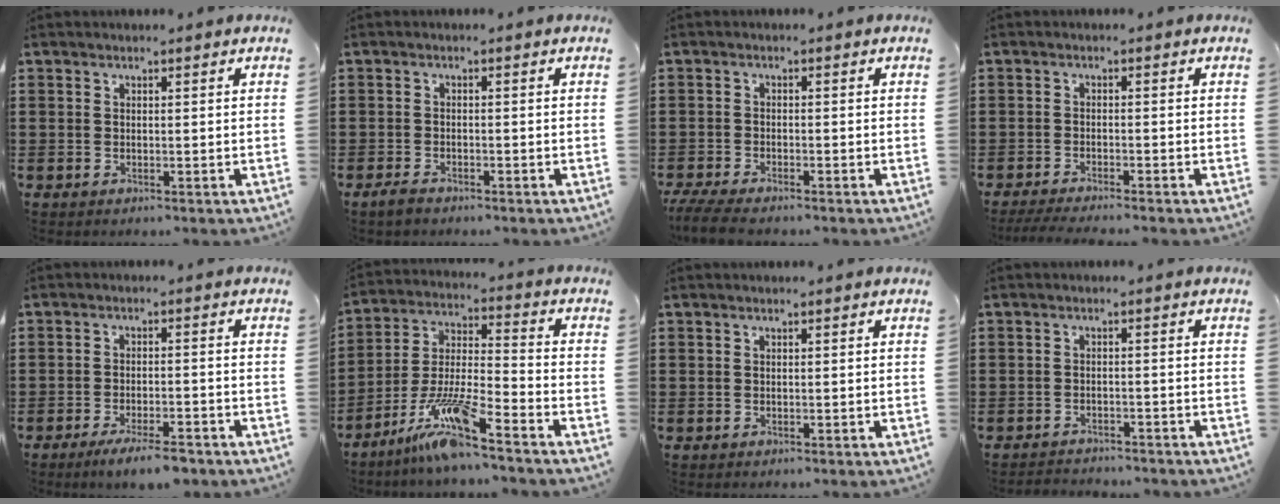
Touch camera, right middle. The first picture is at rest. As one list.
[{"total": 1.5, "force": [-1.2, 0.6, 0.6], "torque": [-0.022, -0.001, -0.027]}, {"total": 3.1, "force": [-2.9, 0.1, 1.2], "torque": [-0.042, -0.010, -0.063]}, {"total": 2.3, "force": [-2.1, -0.2, 1.0], "torque": [-0.021, -0.002, -0.043]}, {"total": 4.4, "force": [-3.5, 0.5, 2.6], "torque": [-0.044, 0.000, -0.063]}, {"total": 11.1, "force": [-8.8, 0.3, 6.8], "torque": [-0.147, -0.006, -0.177]}, {"total": 0.0}, {"total": 2.0, "force": [-2.0, 0.2, -0.1], "torque": [-0.005, 0.000, -0.043]}]